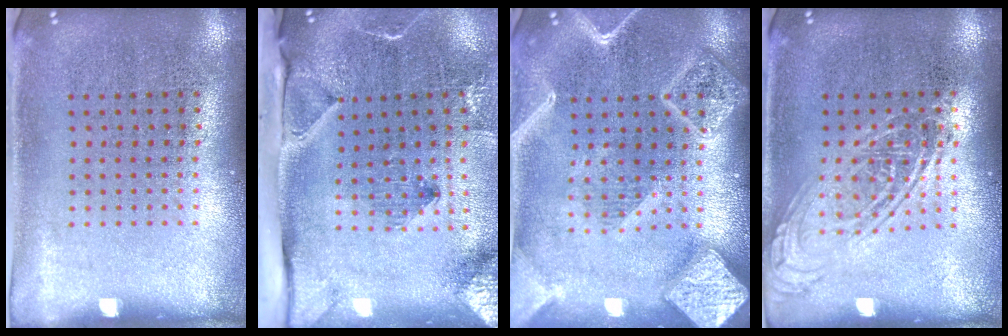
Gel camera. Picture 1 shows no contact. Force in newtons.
{"total": 3.3, "press": 2.3, "slide": 2.4}
{"total": 3.1, "press": 3.1, "slide": 0.3}
{"total": 1.6, "press": 1.6, "slide": 0.1}